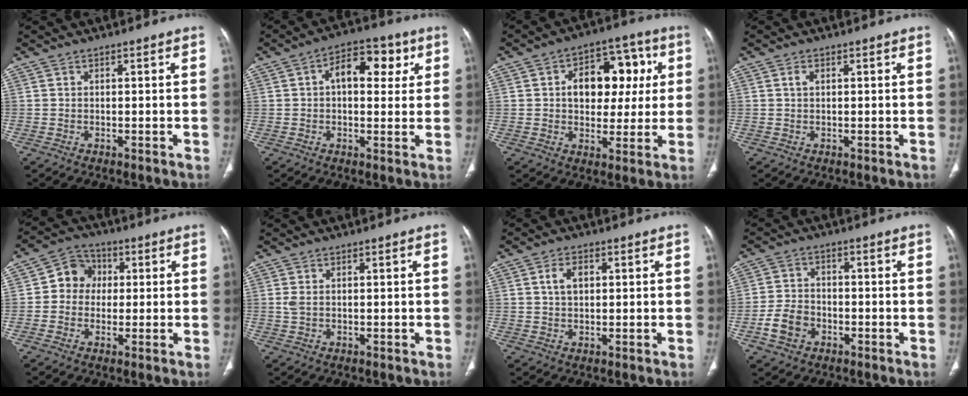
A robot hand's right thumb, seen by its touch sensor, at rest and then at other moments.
{"total": 9.4, "force": [2.6, 5.4, 7.2], "torque": [-0.075, 0.015, 0.033]}
{"total": 14.3, "force": [2.6, 9.9, 10.0], "torque": [-0.085, 0.021, 0.037]}
{"total": 1.1, "force": [0.3, 0.6, 0.8], "torque": [-0.014, 0.001, 0.005]}
{"total": 7.0, "force": [0.6, 6.3, 3.1], "torque": [-0.021, 0.015, -0.003]}
{"total": 1.2, "force": [0.2, 0.6, 1.0], "torque": [-0.030, 0.002, 0.010]}
{"total": 3.6, "force": [0.9, 2.3, 2.7], "torque": [-0.044, 0.004, 0.015]}
{"total": 6.3, "force": [-2.6, 4.7, 3.2], "torque": [-0.055, 0.020, -0.046]}